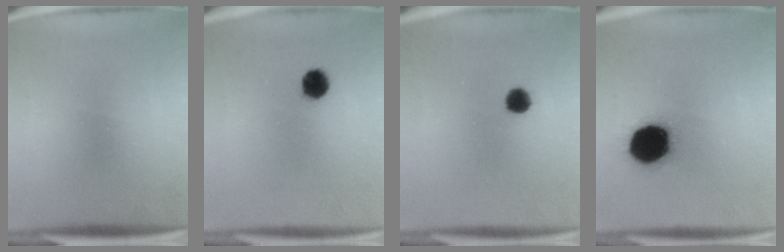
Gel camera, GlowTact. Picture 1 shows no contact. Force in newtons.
{"total": 4.0}
{"total": 2.8}
{"total": 19.7}